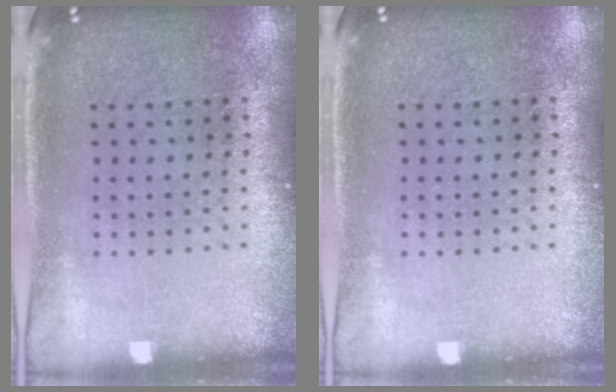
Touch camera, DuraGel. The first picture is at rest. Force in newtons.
{"total": 0.0}